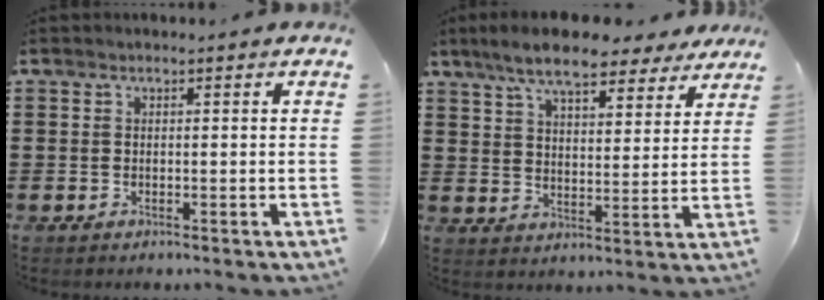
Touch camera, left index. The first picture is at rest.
{"total": 8.9, "force": [7.6, 1.8, 4.3], "torque": [-0.101, -0.015, 0.137]}